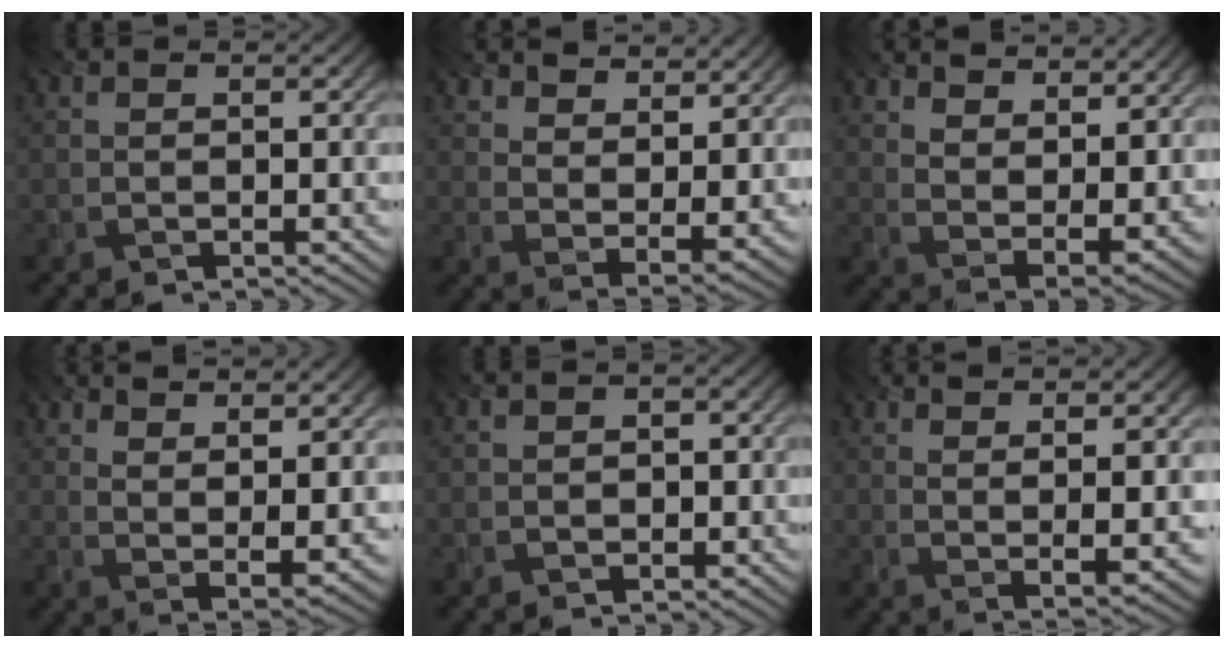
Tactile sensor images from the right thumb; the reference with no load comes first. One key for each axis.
{"total": 9.3, "fx": 7.1, "fy": 3.4, "fz": 5.0, "tx": -0.100, "ty": -0.018, "tz": 0.113}
{"total": 11.9, "fx": 8.5, "fy": 4.5, "fz": 7.0, "tx": -0.133, "ty": -0.010, "tz": 0.122}
{"total": 10.1, "fx": 6.8, "fy": 2.8, "fz": 7.0, "tx": -0.126, "ty": 0.002, "tz": 0.104}
{"total": 1.2, "fx": -0.8, "fy": 0.9, "fz": -0.1, "tx": 0.008, "ty": 0.001, "tz": -0.020}
{"total": 8.2, "fx": 4.4, "fy": 1.6, "fz": 6.7, "tx": -0.100, "ty": 0.005, "tz": 0.065}